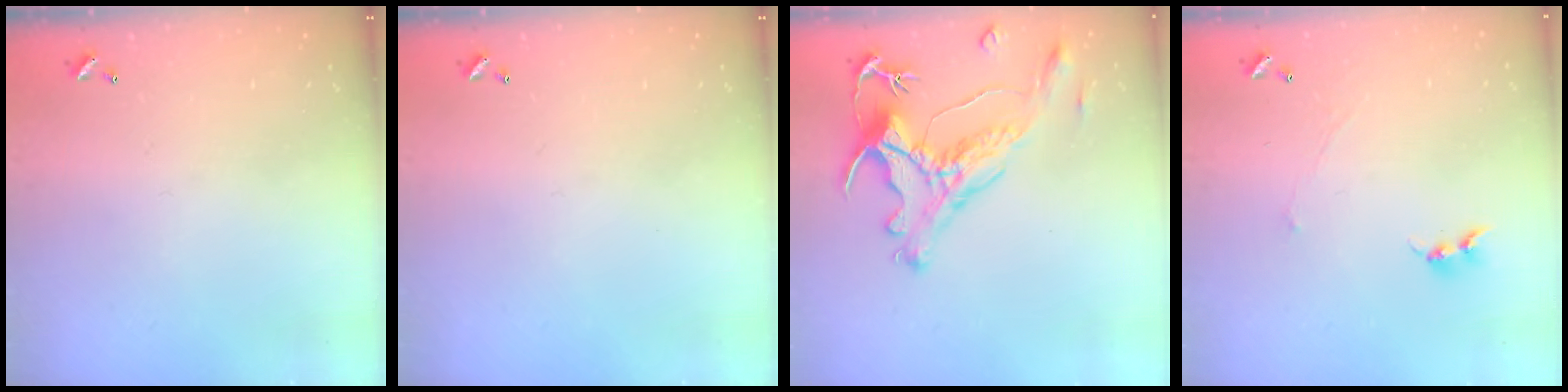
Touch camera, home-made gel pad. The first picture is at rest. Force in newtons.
{"total": 0.0}
{"total": 1.9, "press": 1.4, "slide": 1.2}
{"total": 1.0, "press": 0.8, "slide": 0.6}